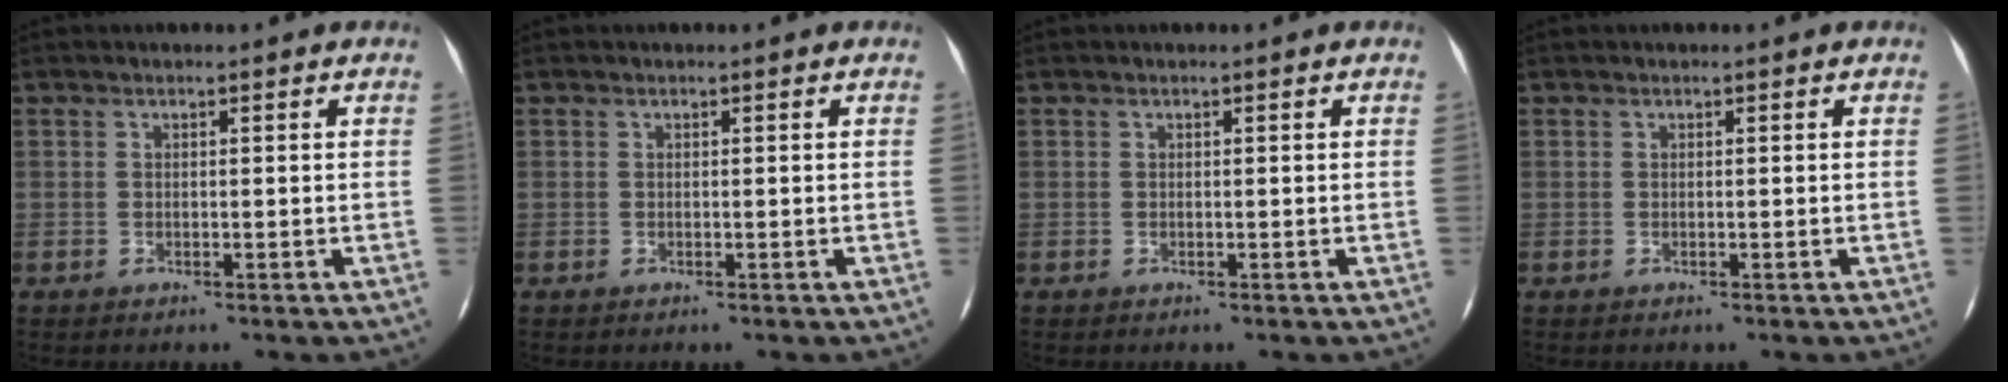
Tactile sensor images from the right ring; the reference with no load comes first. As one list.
[{"total": 0.0}, {"total": 0.0}, {"total": 0.0}]